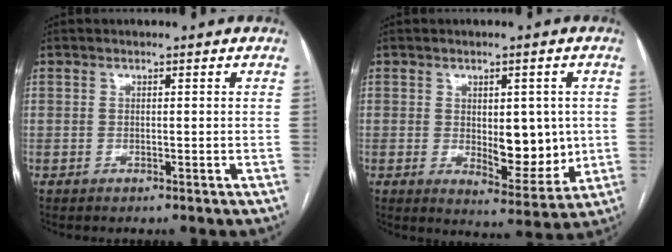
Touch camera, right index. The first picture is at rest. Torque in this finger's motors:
{"motor_torque": [0.32, 0.28, 0.11, 0.03]}